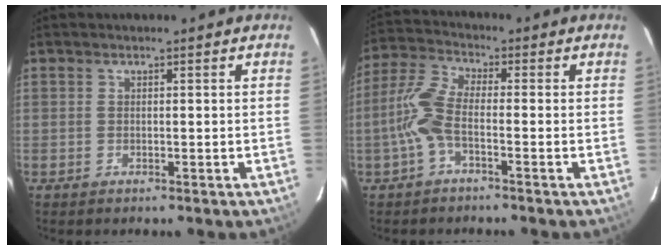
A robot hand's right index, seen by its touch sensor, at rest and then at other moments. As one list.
[{"total": 6.8, "force": [-2.3, 2.0, 6.1], "torque": [-0.149, 0.012, -0.052]}]